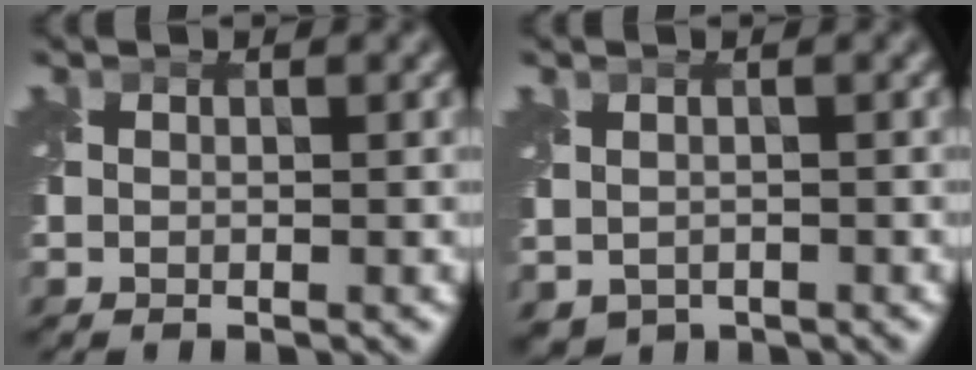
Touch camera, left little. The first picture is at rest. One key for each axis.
{"total": 1.6, "fx": -0.6, "fy": 1.3, "fz": 0.7, "tx": -0.019, "ty": -0.010, "tz": -0.008}